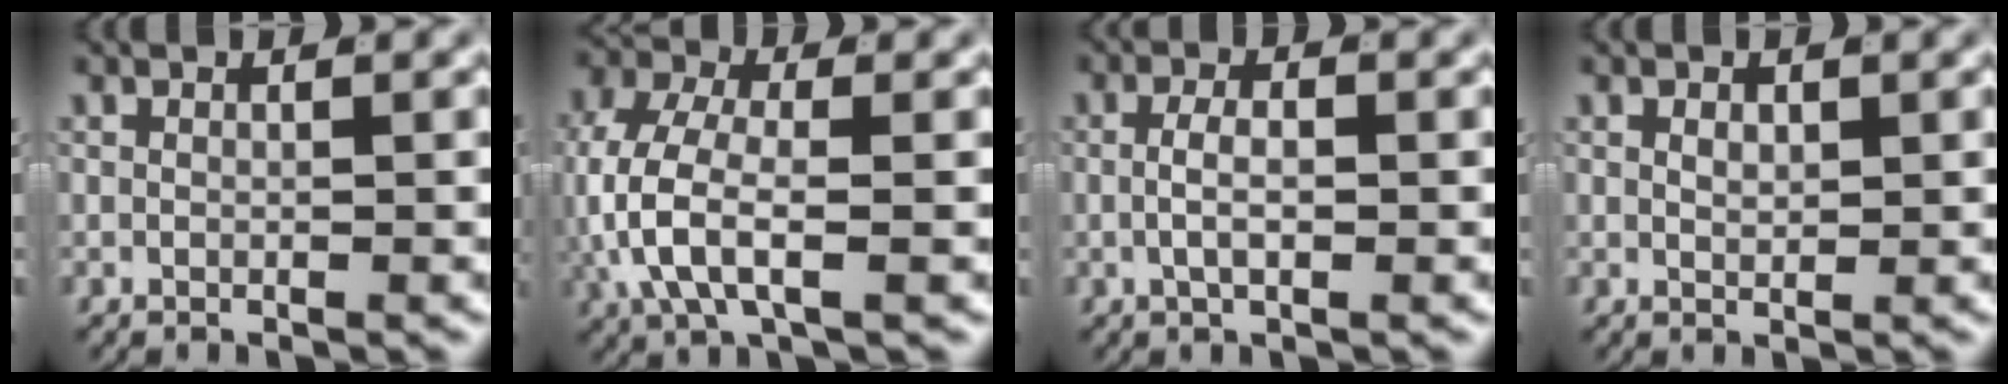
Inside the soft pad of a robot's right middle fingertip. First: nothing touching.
{"total": 6.8, "force": [-0.7, 4.0, 5.4], "torque": [-0.135, -0.024, -0.002]}
{"total": 2.3, "force": [-0.5, 0.7, 2.1], "torque": [-0.036, -0.002, -0.008]}
{"total": 0.9, "force": [0.3, 0.3, 0.7], "torque": [-0.016, -0.012, 0.014]}